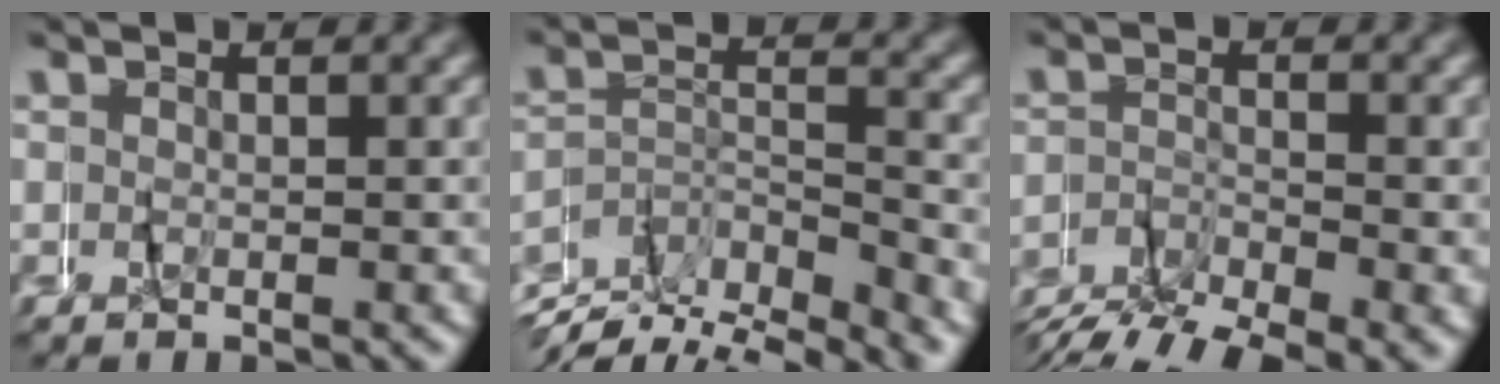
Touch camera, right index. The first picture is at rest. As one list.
[{"total": 5.8, "force": [-3.6, 2.9, 3.6], "torque": [-0.039, 0.013, -0.077]}, {"total": 4.2, "force": [-3.9, 0.7, 1.4], "torque": [-0.010, 0.002, -0.075]}]